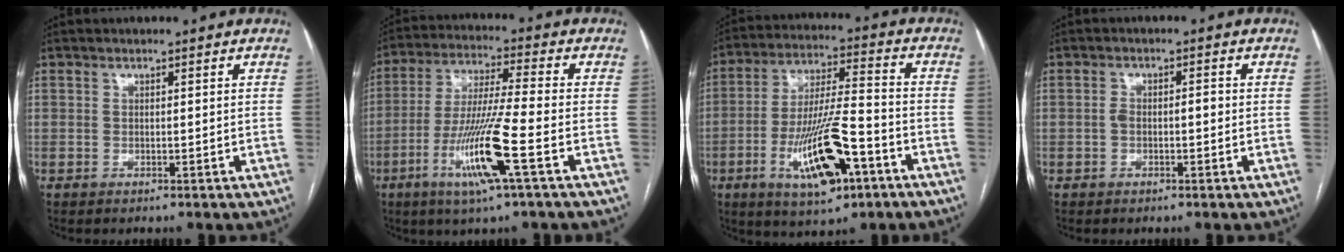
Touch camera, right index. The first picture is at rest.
{"total": 13.0, "force": [-5.2, -0.5, 12.0], "torque": [-0.242, -0.019, -0.100]}
{"total": 15.1, "force": [-6.4, 3.4, 13.2], "torque": [-0.252, -0.008, -0.104]}
{"total": 2.3, "force": [-0.4, 1.1, 2.0], "torque": [-0.038, 0.013, -0.004]}